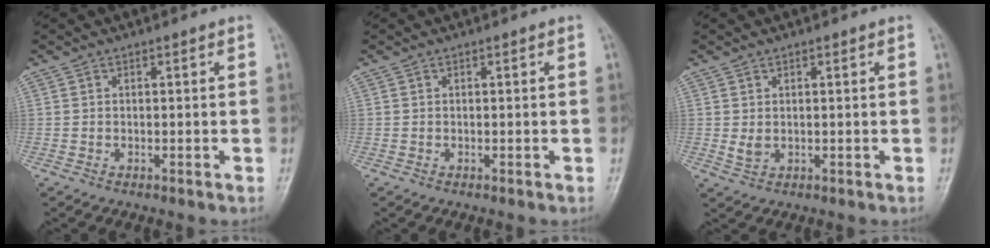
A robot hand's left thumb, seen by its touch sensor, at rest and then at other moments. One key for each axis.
{"total": 0.0}
{"total": 2.2, "fx": 0.4, "fy": 1.5, "fz": 1.5, "tx": -0.022, "ty": -0.007, "tz": 0.013}